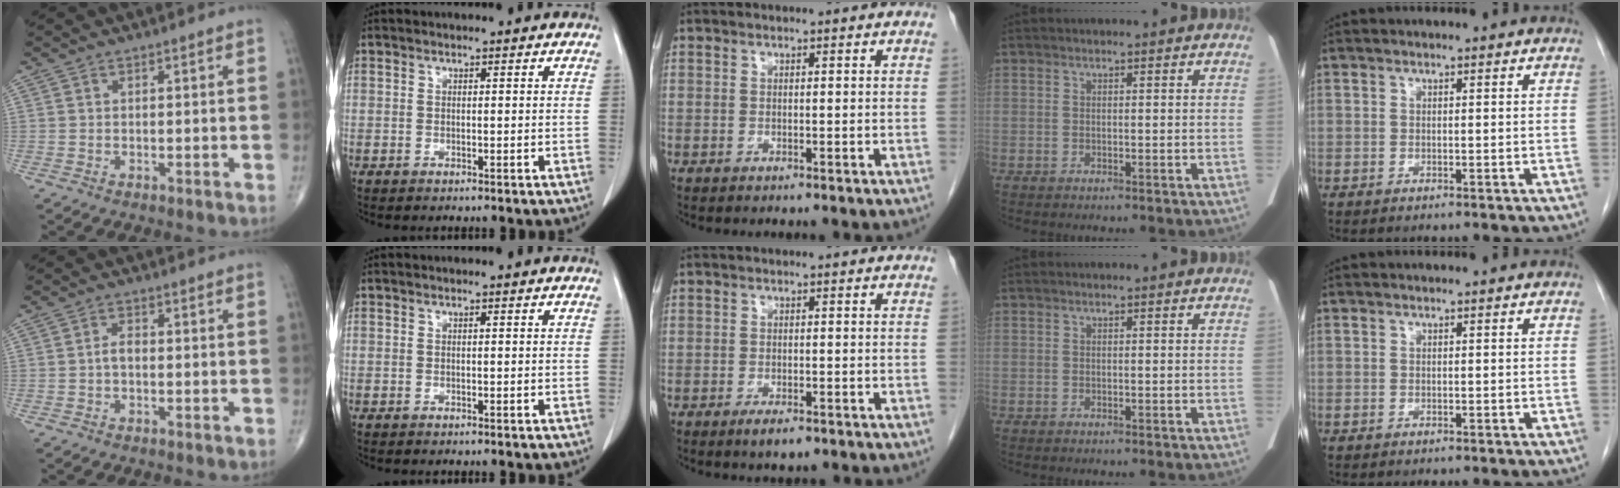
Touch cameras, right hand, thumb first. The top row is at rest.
{"thumb": {"total": 1.9, "force": [-0.3, 1.0, 1.5], "torque": [-0.025, 0.005, -0.009]}, "middle": {"total": 2.5, "force": [-1.6, 0.8, 1.7], "torque": [-0.034, -0.003, -0.023]}}